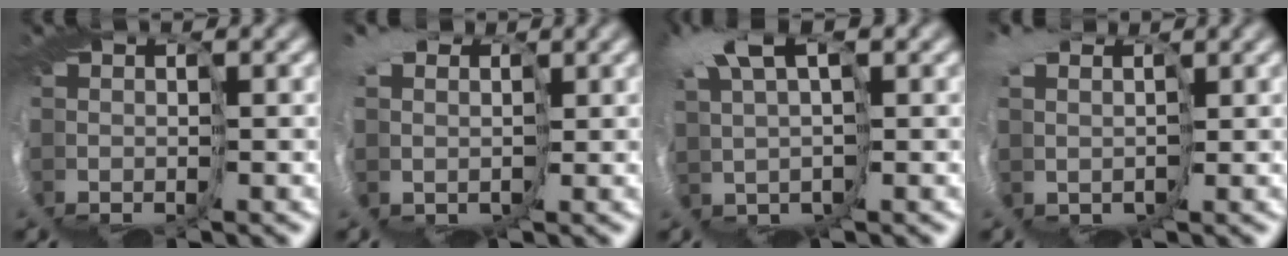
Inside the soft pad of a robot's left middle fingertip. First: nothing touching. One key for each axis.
{"total": 6.2, "fx": 1.8, "fy": 5.2, "fz": 2.9, "tx": -0.060, "ty": -0.016, "tz": 0.009}
{"total": 5.0, "fx": 2.7, "fy": 1.9, "fz": 3.7, "tx": -0.106, "ty": 0.003, "tz": 0.035}
{"total": 5.6, "fx": 1.8, "fy": 4.4, "fz": 3.0, "tx": -0.060, "ty": -0.021, "tz": 0.024}